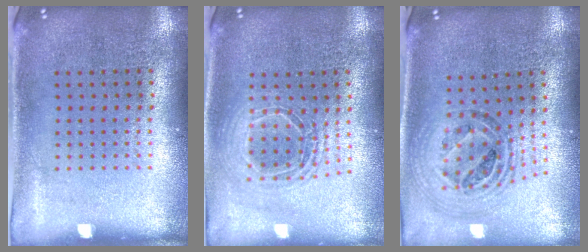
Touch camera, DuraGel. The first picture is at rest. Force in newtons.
{"total": 1.6, "press": 1.4, "slide": 0.9}
{"total": 1.3, "press": 1.2, "slide": 0.6}